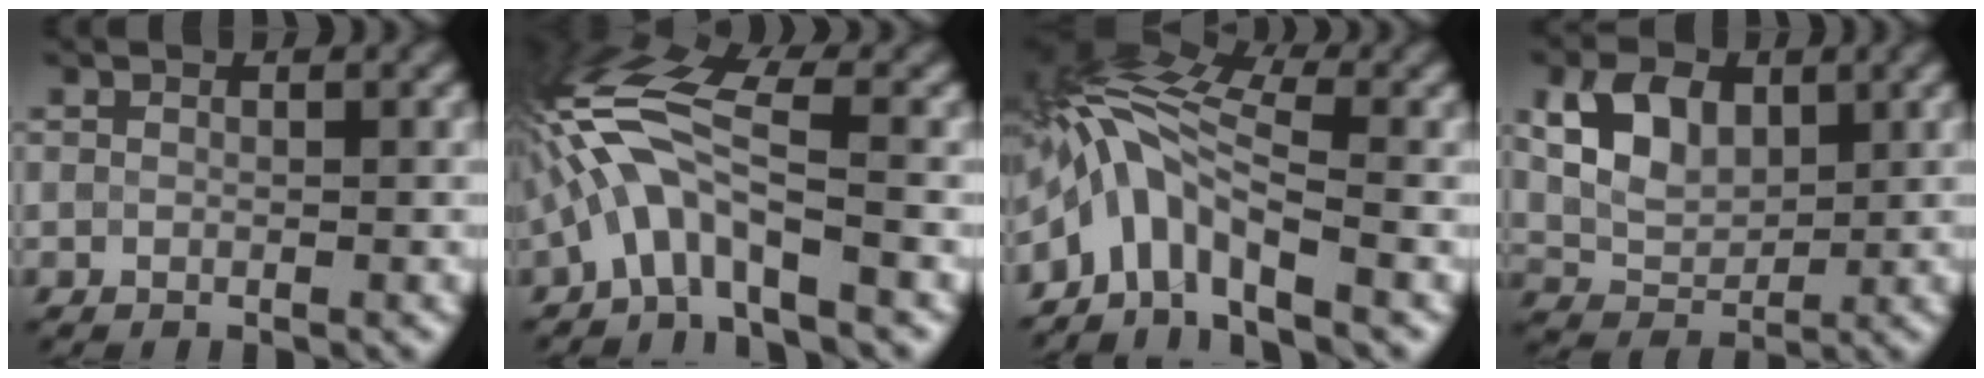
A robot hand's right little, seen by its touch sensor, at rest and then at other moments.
{"total": 6.6, "force": [-2.6, 2.0, 5.7], "torque": [-0.118, 0.020, -0.058]}
{"total": 6.9, "force": [-2.5, 3.1, 5.7], "torque": [-0.095, 0.019, -0.066]}
{"total": 5.5, "force": [1.7, 3.6, 3.7], "torque": [-0.077, 0.003, 0.030]}